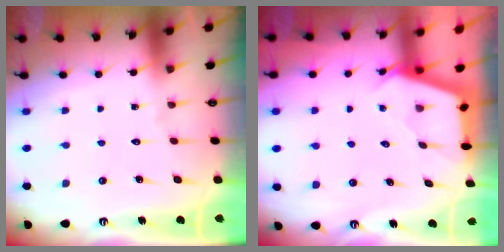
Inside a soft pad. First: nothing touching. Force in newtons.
{"total": 2.7, "press": 2.7, "slide": 0.3}